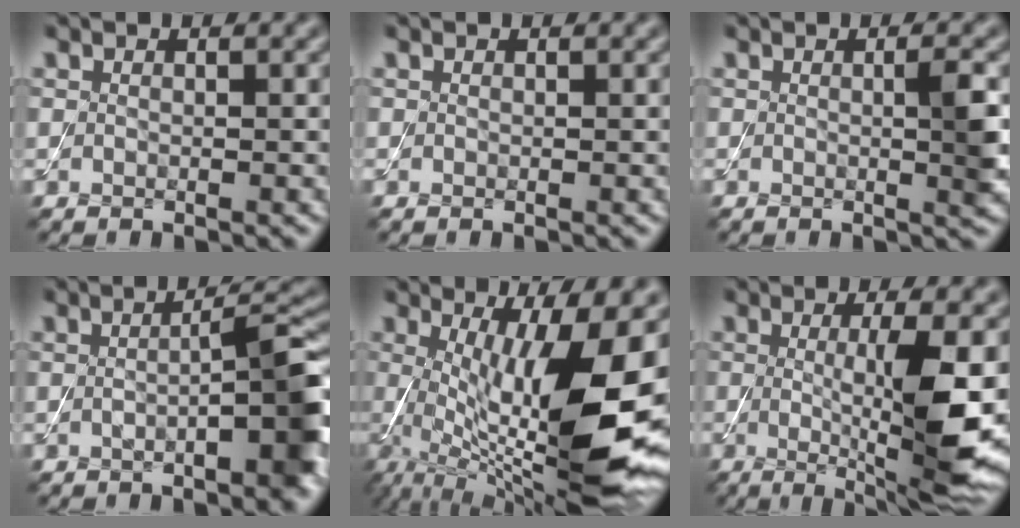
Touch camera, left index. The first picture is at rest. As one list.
[{"total": 0.0}, {"total": 2.3, "force": [0.0, 0.4, 2.3], "torque": [-0.033, -0.001, -0.002]}, {"total": 5.9, "force": [-0.7, 1.3, 5.7], "torque": [-0.072, 0.016, -0.015]}, {"total": 15.7, "force": [-0.9, 4.4, 15.0], "torque": [-0.228, 0.004, -0.011]}, {"total": 8.8, "force": [-0.3, 1.7, 8.6], "torque": [-0.126, -0.018, 0.001]}]